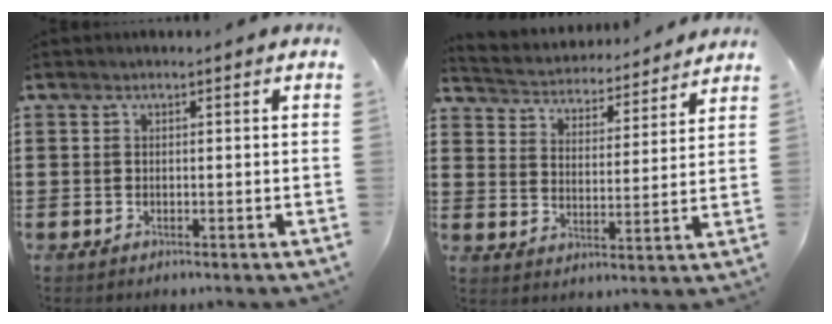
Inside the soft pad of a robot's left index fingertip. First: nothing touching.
{"total": 3.5, "force": [3.5, 0.1, -0.2], "torque": [-0.021, -0.034, 0.052]}